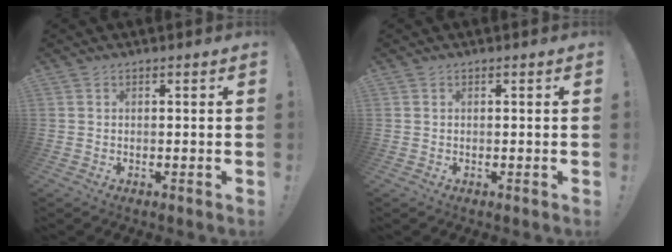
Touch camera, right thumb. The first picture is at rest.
{"total": 0.0}